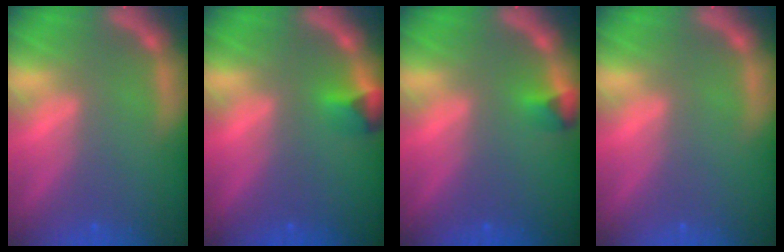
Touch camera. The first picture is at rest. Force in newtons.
{"total": 1.9}
{"total": 1.4}
{"total": 0.0}